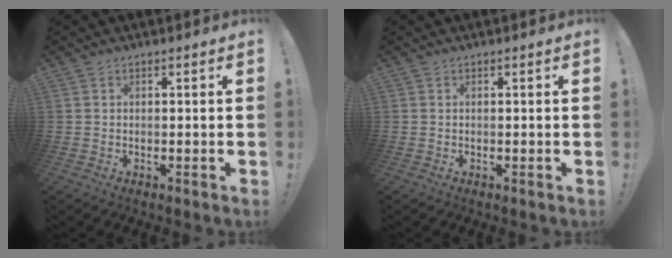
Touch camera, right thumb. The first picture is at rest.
{"total": 0.0}